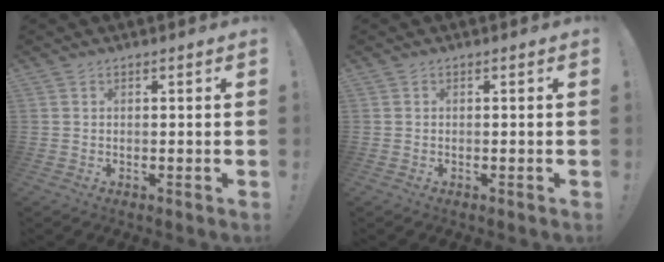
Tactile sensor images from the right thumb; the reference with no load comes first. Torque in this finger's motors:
{"motor_torque": [-0.27, -0.10, 0.05, 0.03, -0.02]}